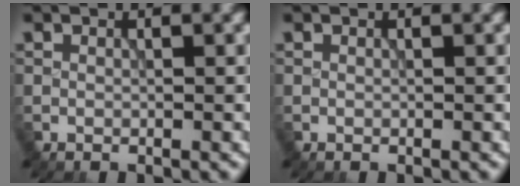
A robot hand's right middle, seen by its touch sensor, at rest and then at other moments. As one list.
[{"total": 0.0}]